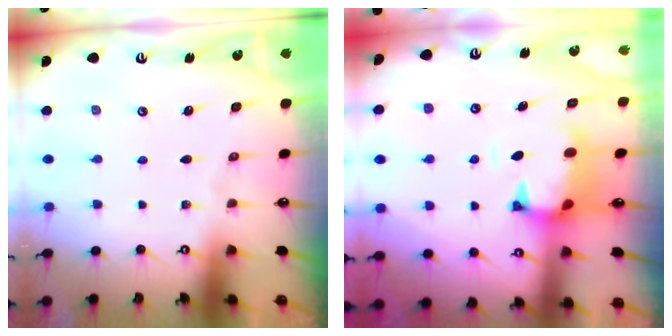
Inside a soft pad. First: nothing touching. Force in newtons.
{"total": 1.3, "press": 0.1, "slide": 1.2}